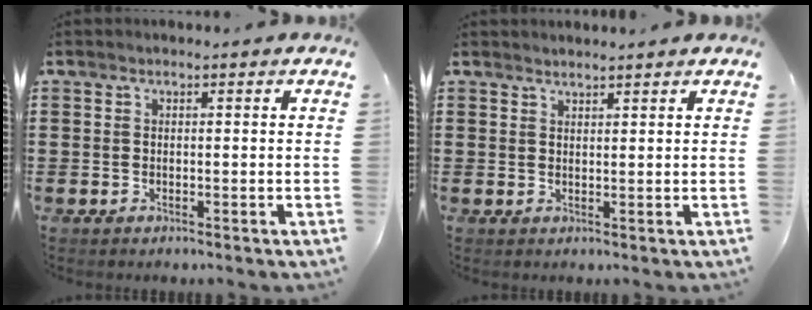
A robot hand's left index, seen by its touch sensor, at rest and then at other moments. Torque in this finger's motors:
{"motor_torque": [2.14, 0.00, 0.01, -0.01]}